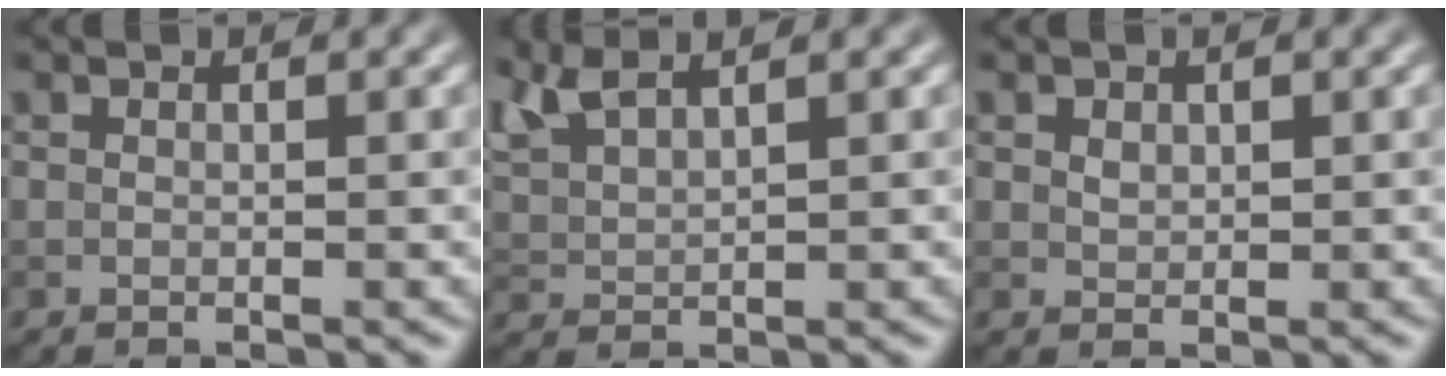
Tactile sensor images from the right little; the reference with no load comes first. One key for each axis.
{"total": 3.5, "fx": 2.5, "fy": 1.1, "fz": 2.3, "tx": -0.065, "ty": 0.015, "tz": 0.057}
{"total": 0.9, "fx": 0.3, "fy": 0.7, "fz": 0.4, "tx": -0.010, "ty": -0.001, "tz": 0.012}